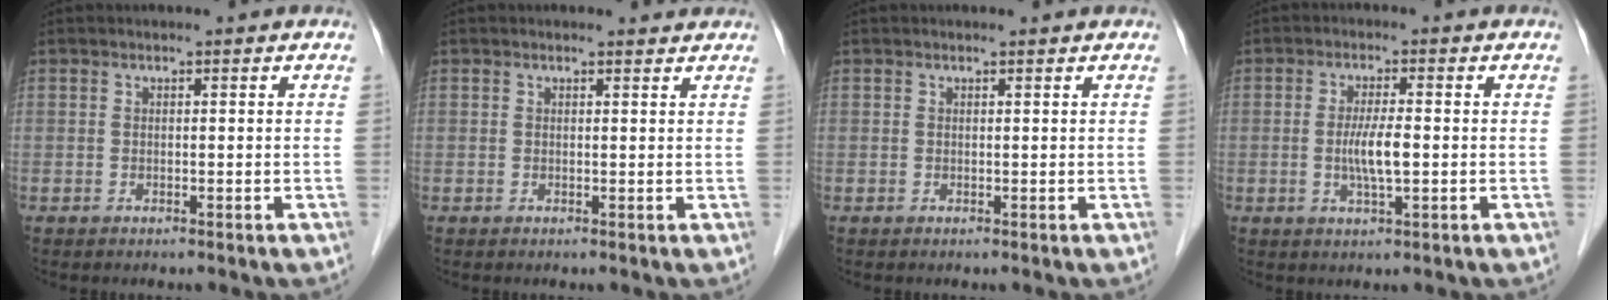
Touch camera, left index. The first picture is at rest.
{"total": 1.3, "force": [1.3, 0.4, 0.0], "torque": [-0.012, -0.001, 0.012]}
{"total": 0.6, "force": [0.6, 0.0, 0.2], "torque": [-0.009, 0.002, 0.009]}
{"total": 4.5, "force": [-0.5, 0.5, 4.4], "torque": [-0.089, -0.006, -0.009]}